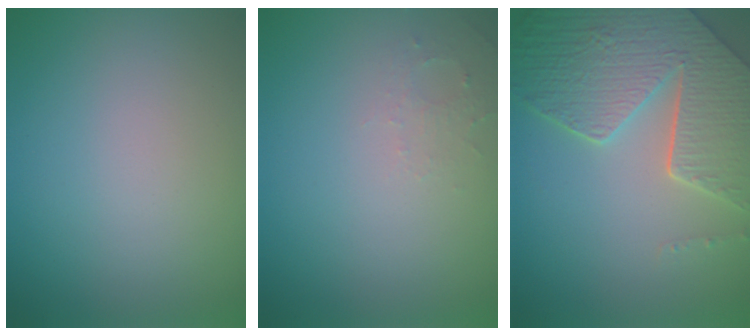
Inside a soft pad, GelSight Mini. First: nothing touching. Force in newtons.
{"total": 1.2, "press": 1.2, "slide": 0.3}
{"total": 8.8, "press": 6.3, "slide": 6.2}